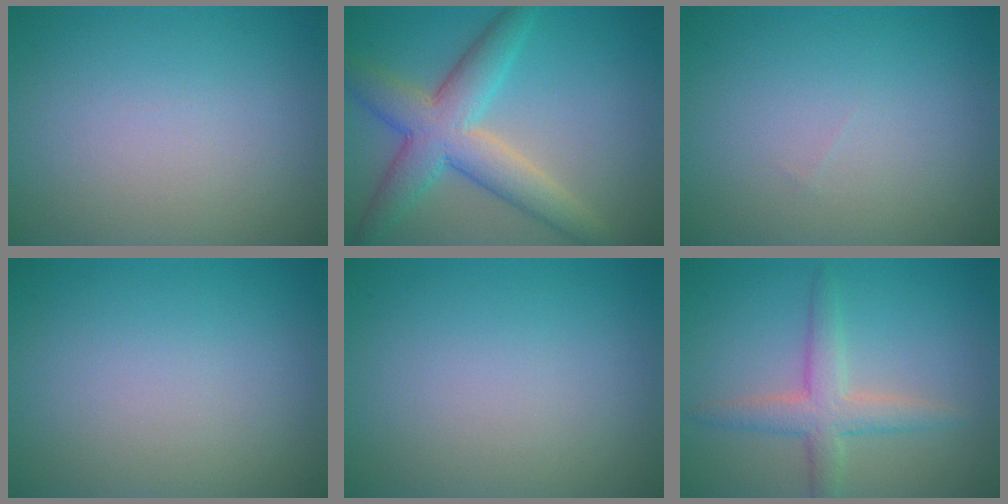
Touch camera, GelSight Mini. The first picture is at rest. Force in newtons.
{"total": 6.8, "press": 6.8, "slide": 0.3}
{"total": 0.0}
{"total": 0.0}
{"total": 0.0}
{"total": 3.5, "press": 3.5, "slide": 0.0}